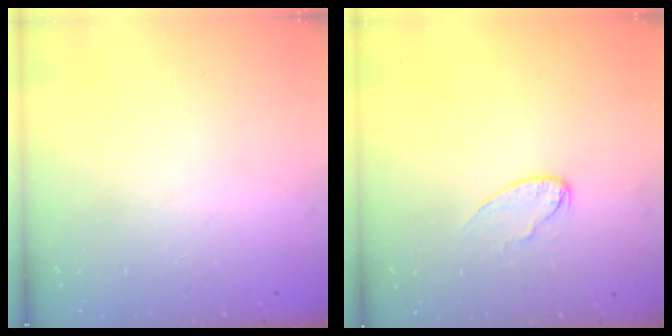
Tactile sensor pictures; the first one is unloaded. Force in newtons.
{"total": 7.3, "press": 7.3, "slide": 0.2}